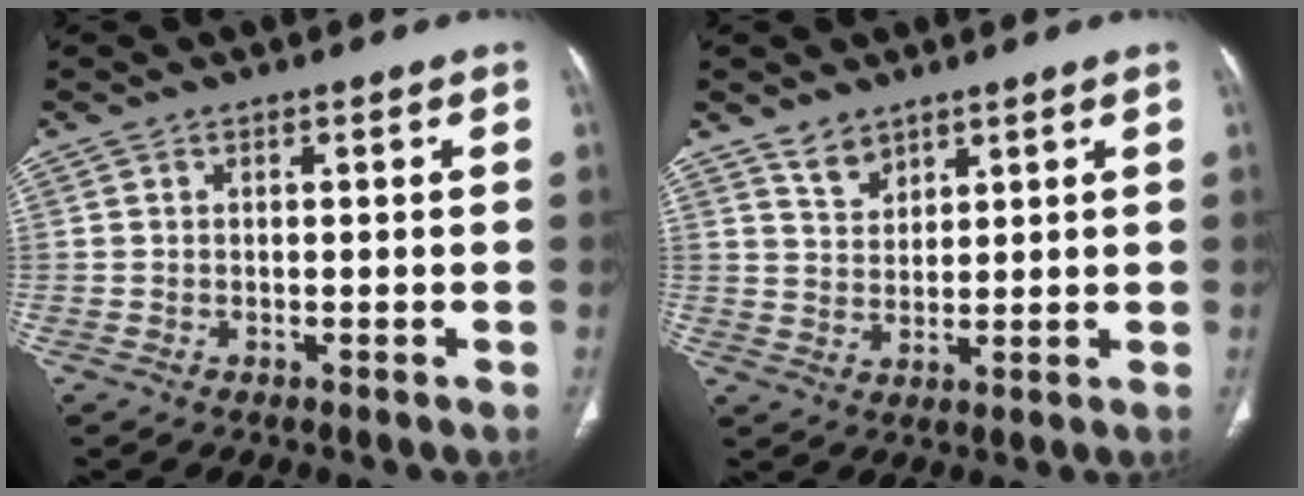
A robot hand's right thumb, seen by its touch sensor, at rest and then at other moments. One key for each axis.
{"total": 4.1, "fx": 3.2, "fy": 2.3, "fz": 1.1, "tx": -0.002, "ty": -0.025, "tz": 0.064}